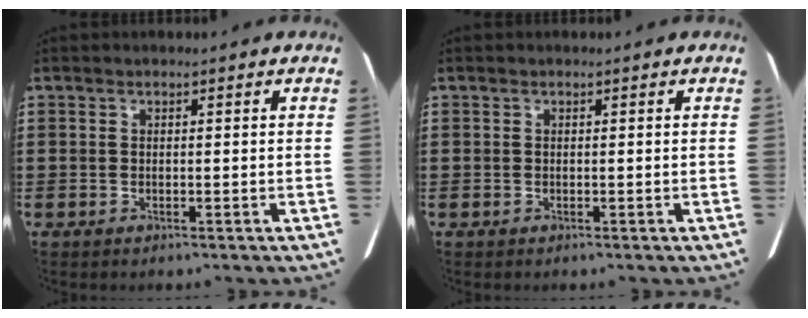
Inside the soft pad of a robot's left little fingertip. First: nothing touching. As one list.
[{"total": 0.0}]